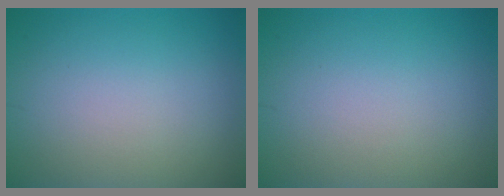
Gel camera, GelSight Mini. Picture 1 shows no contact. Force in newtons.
{"total": 0.0}